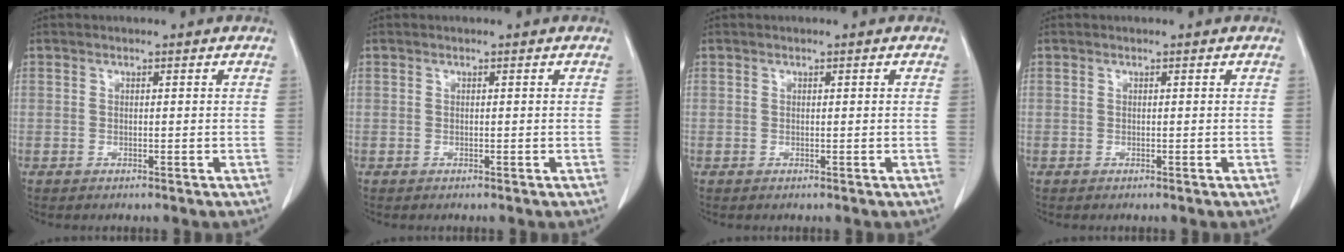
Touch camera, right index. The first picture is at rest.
{"total": 0.0}
{"total": 0.0}
{"total": 0.0}